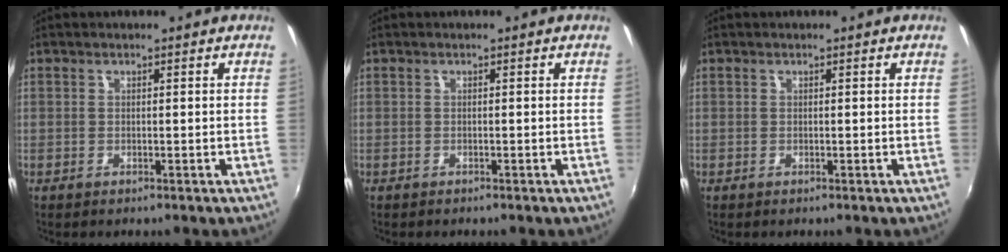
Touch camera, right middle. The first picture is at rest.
{"total": 0.0}
{"total": 0.0}